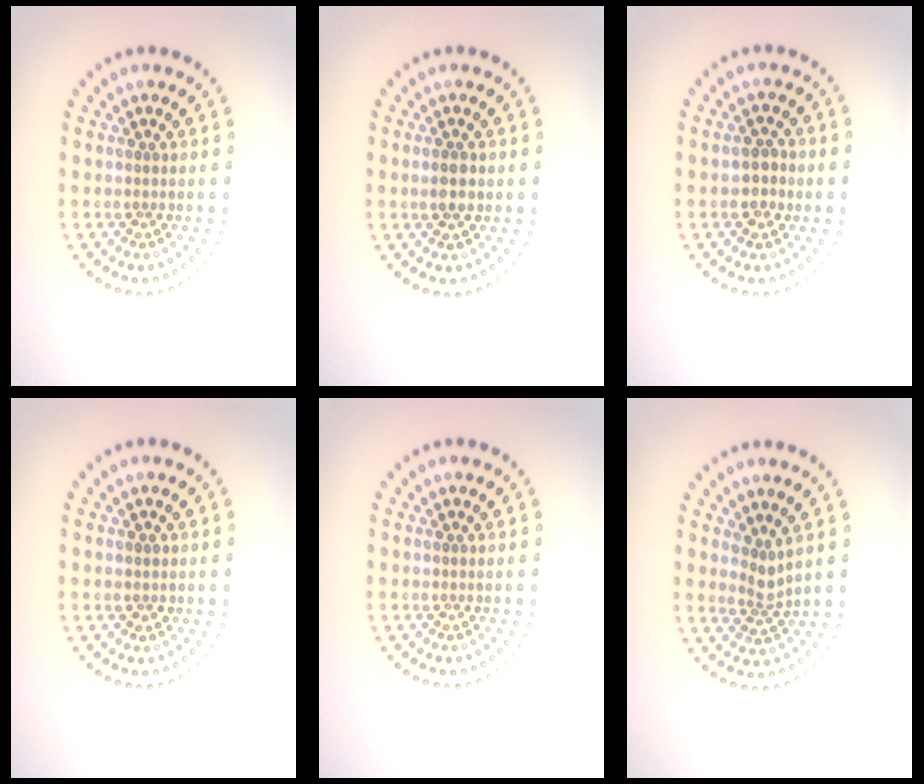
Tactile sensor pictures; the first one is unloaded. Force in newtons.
{"total": 1.8, "press": 1.7, "slide": 0.3}
{"total": 1.9, "press": 1.7, "slide": 0.6}
{"total": 0.9, "press": 0.8, "slide": 0.2}
{"total": 0.0}
{"total": 1.9, "press": 1.3, "slide": 1.4}